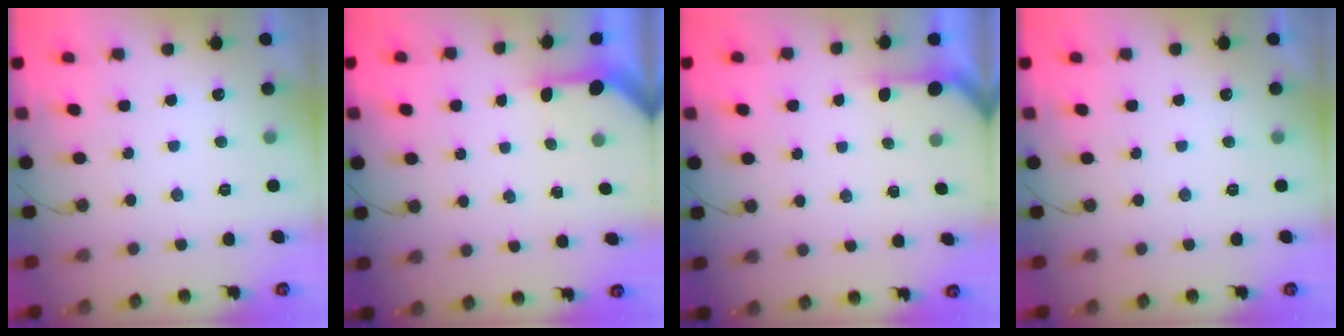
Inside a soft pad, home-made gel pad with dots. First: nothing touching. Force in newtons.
{"total": 3.2, "press": 3.2, "slide": 0.3}
{"total": 1.4, "press": 1.4, "slide": 0.2}
{"total": 0.6, "press": 0.5, "slide": 0.2}